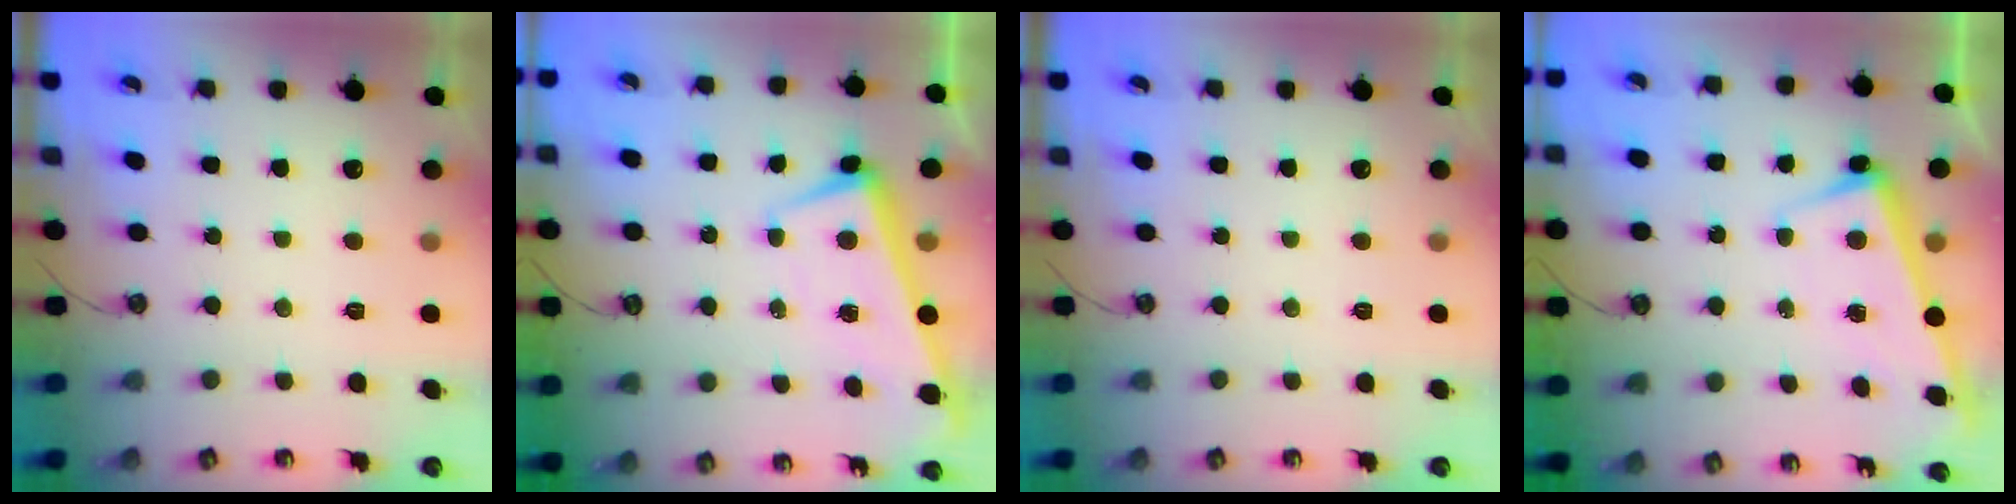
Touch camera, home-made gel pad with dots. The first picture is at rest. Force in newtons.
{"total": 2.0, "press": 1.8, "slide": 0.8}
{"total": 0.0}
{"total": 2.6, "press": 2.5, "slide": 0.5}